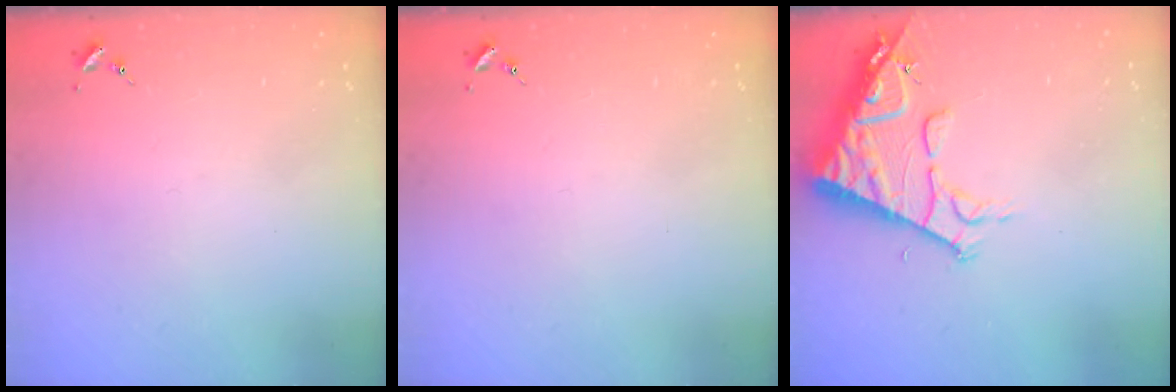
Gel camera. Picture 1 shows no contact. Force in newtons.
{"total": 0.0}
{"total": 13.9, "press": 13.8, "slide": 1.7}